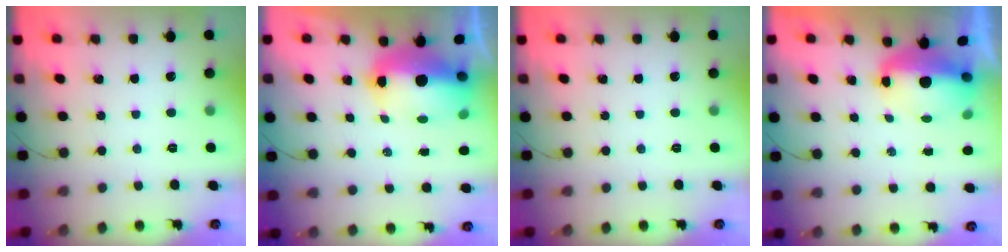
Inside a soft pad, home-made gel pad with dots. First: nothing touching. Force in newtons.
{"total": 11.8, "press": 11.5, "slide": 2.3}
{"total": 0.0}
{"total": 10.2, "press": 7.7, "slide": 6.6}